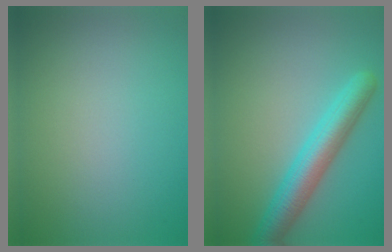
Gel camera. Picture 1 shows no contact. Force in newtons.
{"total": 5.0, "press": 5.0, "slide": 0.2}